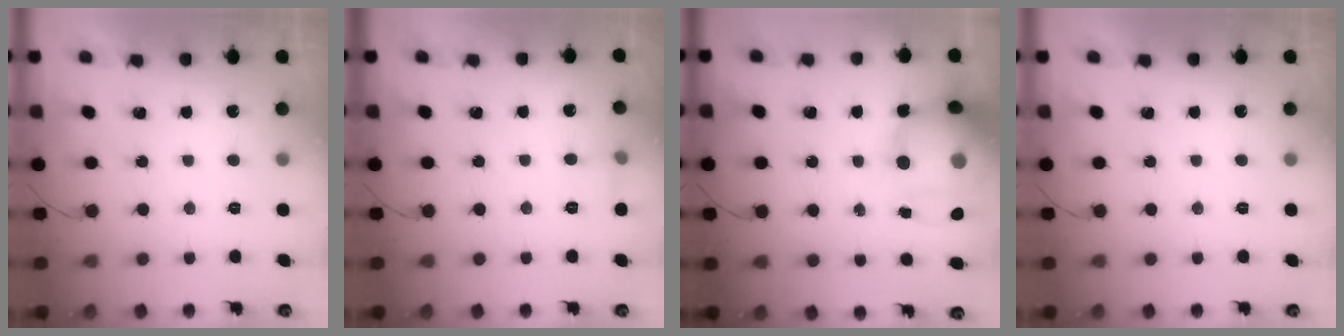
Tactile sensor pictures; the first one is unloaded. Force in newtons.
{"total": 4.0, "press": 3.8, "slide": 1.1}
{"total": 17.7, "press": 17.2, "slide": 4.0}
{"total": 0.0}